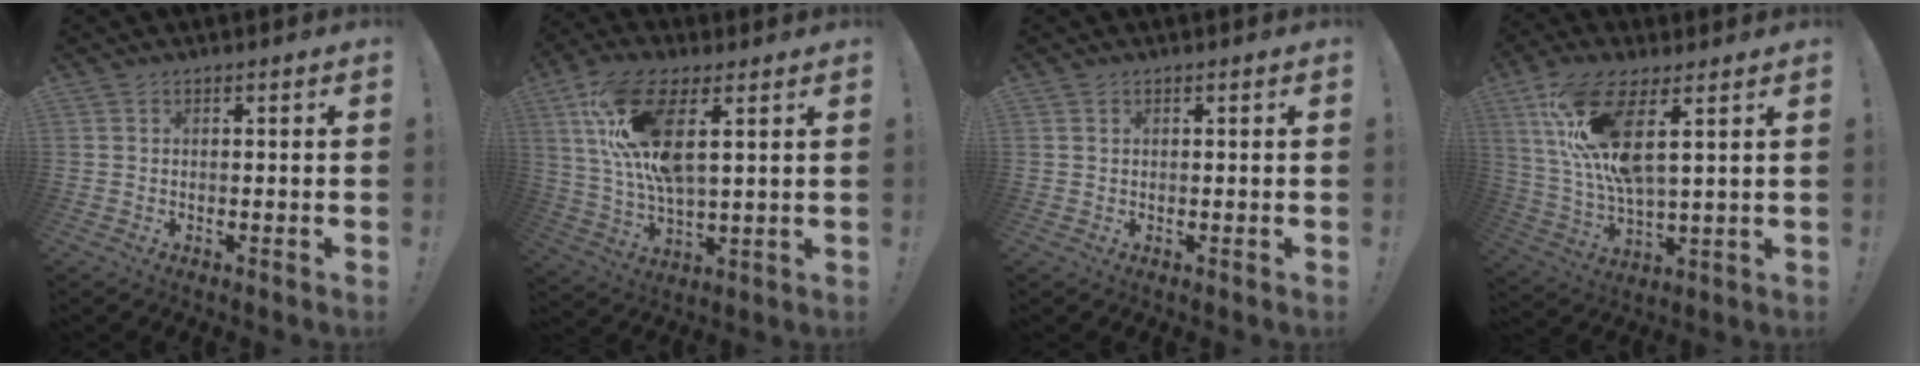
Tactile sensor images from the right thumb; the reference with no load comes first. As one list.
[{"total": 18.3, "force": [6.9, 7.4, 15.2], "torque": [-0.302, -0.022, 0.114]}, {"total": 0.6, "force": [0.4, 0.4, 0.2], "torque": [0.000, 0.000, 0.006]}, {"total": 17.0, "force": [7.3, 5.5, 14.3], "torque": [-0.290, -0.032, 0.121]}]